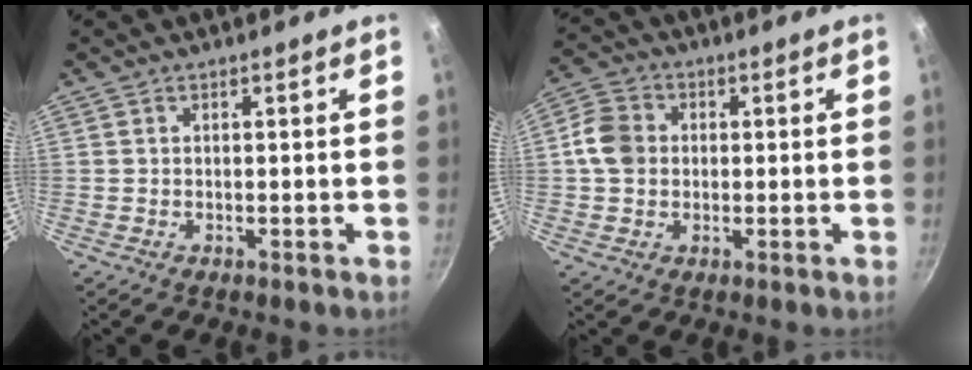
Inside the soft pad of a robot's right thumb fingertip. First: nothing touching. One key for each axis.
{"total": 6.9, "fx": 0.3, "fy": 5.9, "fz": 3.7, "tx": -0.051, "ty": 0.011, "tz": -0.010}